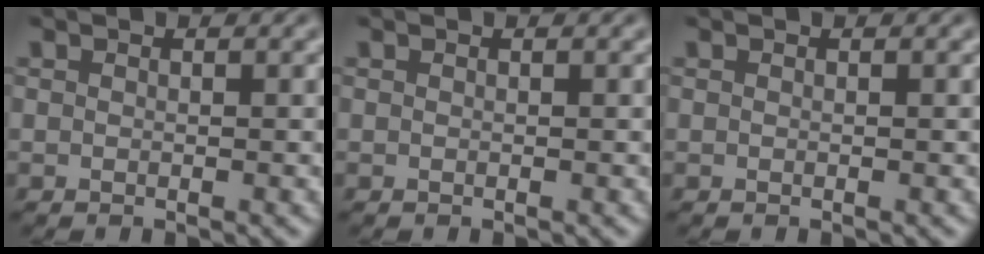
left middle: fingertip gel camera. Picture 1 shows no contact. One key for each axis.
{"total": 0.0}
{"total": 0.0}